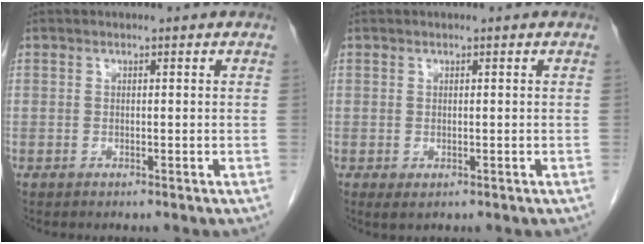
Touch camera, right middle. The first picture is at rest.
{"total": 1.0, "force": [-0.2, 0.6, 0.8], "torque": [-0.014, -0.004, 0.003]}